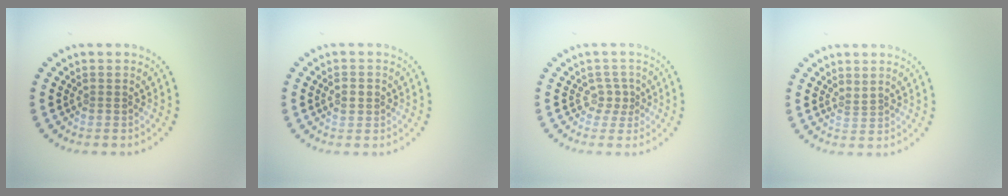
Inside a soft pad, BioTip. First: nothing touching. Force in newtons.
{"total": 1.2, "press": 1.2, "slide": 0.1}
{"total": 1.3, "press": 0.9, "slide": 1.0}
{"total": 0.5, "press": 0.0, "slide": 0.5}